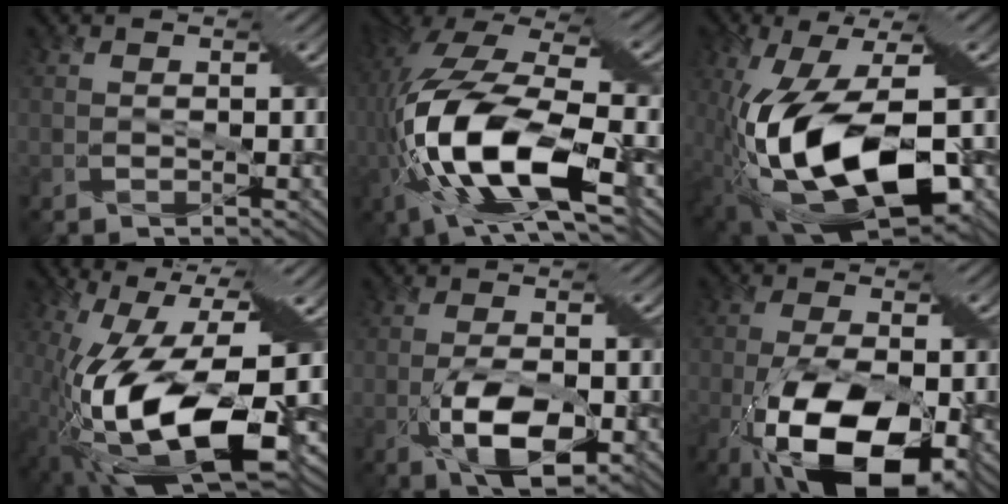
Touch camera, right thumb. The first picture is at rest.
{"total": 17.3, "force": [-3.1, 7.8, 15.2], "torque": [-0.345, -0.009, -0.043]}
{"total": 15.4, "force": [-3.5, 7.3, 13.1], "torque": [-0.267, -0.029, -0.053]}
{"total": 17.9, "force": [-4.9, 6.7, 15.8], "torque": [-0.312, -0.026, -0.075]}
{"total": 8.1, "force": [-2.9, 3.4, 6.7], "torque": [-0.128, -0.009, -0.050]}
{"total": 16.0, "force": [-6.8, 7.5, 12.4], "torque": [-0.233, -0.032, -0.112]}